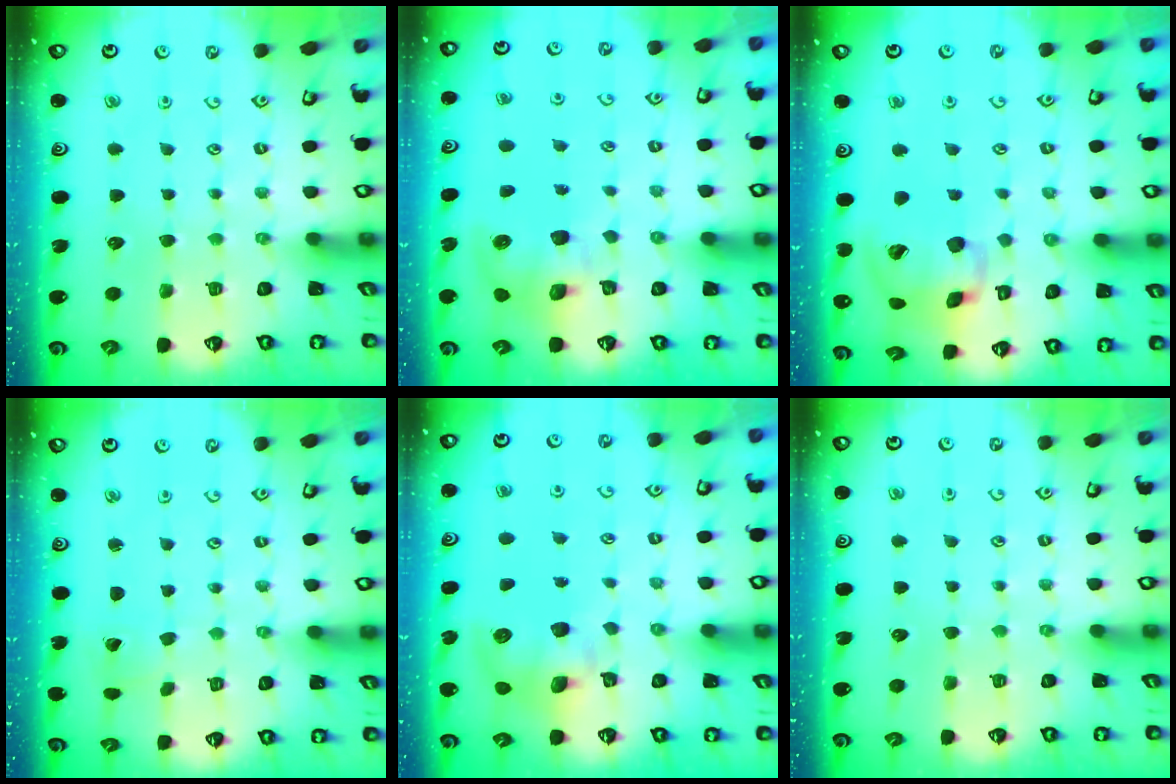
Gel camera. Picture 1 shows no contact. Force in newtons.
{"total": 9.9, "press": 9.8, "slide": 1.3}
{"total": 16.5, "press": 16.3, "slide": 2.7}
{"total": 1.0, "press": 1.0, "slide": 0.1}
{"total": 9.8, "press": 9.7, "slide": 1.8}
{"total": 0.0}